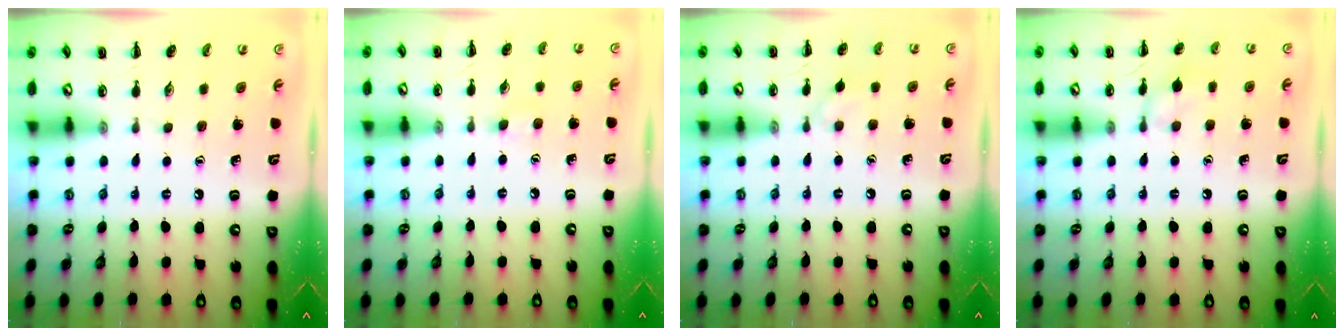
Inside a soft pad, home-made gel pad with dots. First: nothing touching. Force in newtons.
{"total": 3.9, "press": 3.6, "slide": 1.6}
{"total": 2.9, "press": 2.6, "slide": 1.1}
{"total": 6.9, "press": 6.6, "slide": 2.0}